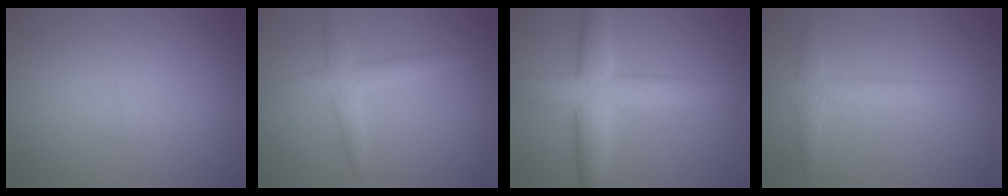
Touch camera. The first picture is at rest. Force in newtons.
{"total": 2.8, "press": 2.8, "slide": 0.0}
{"total": 7.1, "press": 7.1, "slide": 0.2}
{"total": 2.7, "press": 2.7, "slide": 0.1}